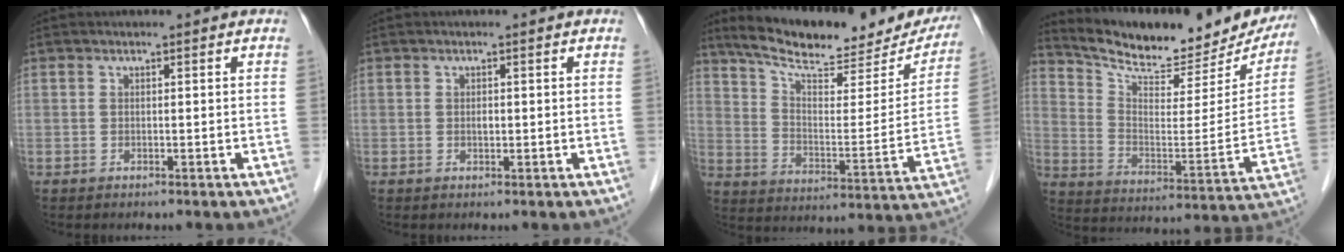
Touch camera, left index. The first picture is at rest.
{"total": 0.7, "force": [0.1, 0.4, 0.5], "torque": [-0.010, 0.000, 0.001]}
{"total": 23.8, "force": [20.3, 5.7, 11.0], "torque": [-0.164, -0.012, 0.277]}
{"total": 21.5, "force": [19.6, 5.7, 6.6], "torque": [-0.105, -0.038, 0.276]}